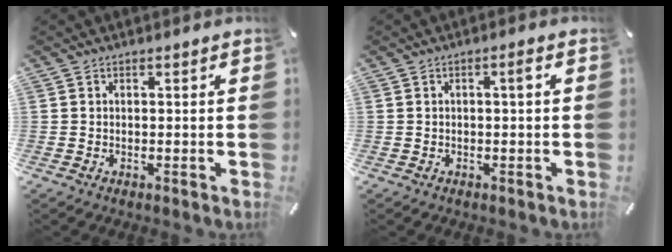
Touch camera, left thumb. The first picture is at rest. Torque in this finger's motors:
{"motor_torque": [-0.16, -0.18, -0.08, 0.03, -0.02]}